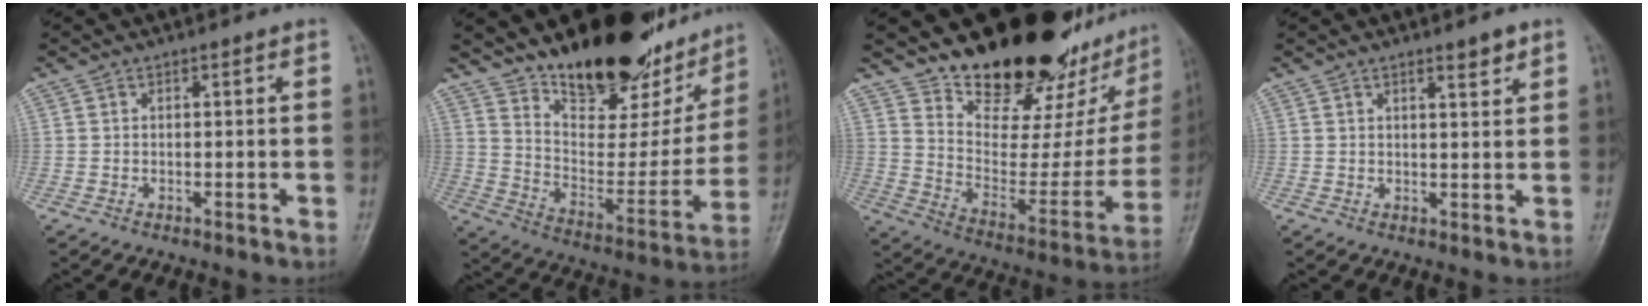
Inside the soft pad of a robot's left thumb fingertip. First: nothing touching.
{"total": 26.1, "force": [19.1, 10.7, 14.2], "torque": [-0.173, -0.098, 0.294]}
{"total": 28.2, "force": [21.0, 10.7, 15.6], "torque": [-0.195, -0.123, 0.312]}
{"total": 2.9, "force": [2.0, 0.6, 2.0], "torque": [-0.024, -0.014, 0.030]}